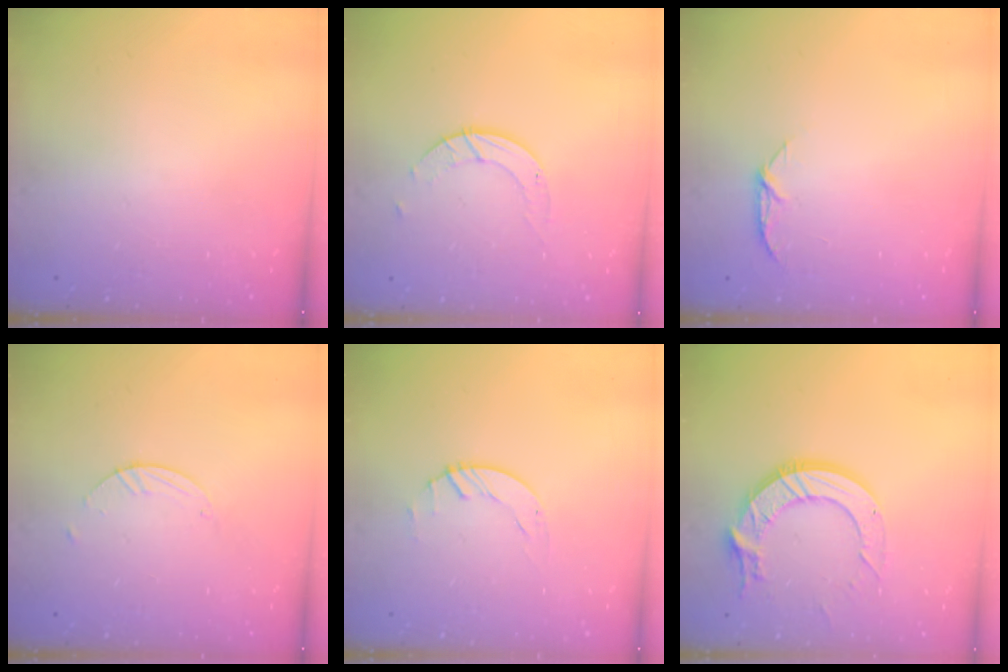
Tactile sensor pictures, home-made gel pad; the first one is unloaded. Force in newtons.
{"total": 3.0, "press": 3.0, "slide": 0.3}
{"total": 5.8, "press": 5.7, "slide": 0.6}
{"total": 1.8, "press": 1.8, "slide": 0.1}
{"total": 0.8, "press": 0.8, "slide": 0.2}
{"total": 13.5, "press": 13.4, "slide": 1.6}